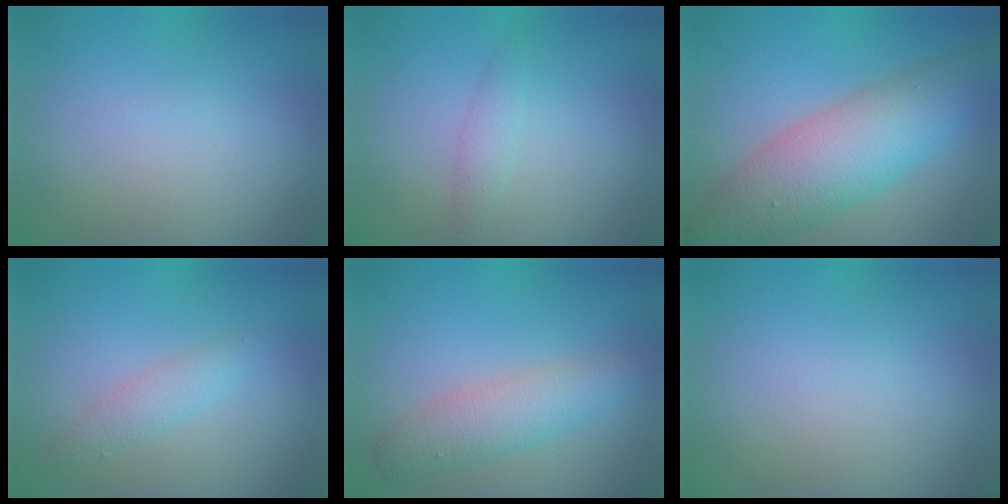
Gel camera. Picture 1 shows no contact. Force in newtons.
{"total": 1.2, "press": 1.2, "slide": 0.0}
{"total": 8.2, "press": 8.2, "slide": 0.1}
{"total": 1.7, "press": 1.7, "slide": 0.1}
{"total": 3.5, "press": 3.5, "slide": 0.2}
{"total": 0.0}